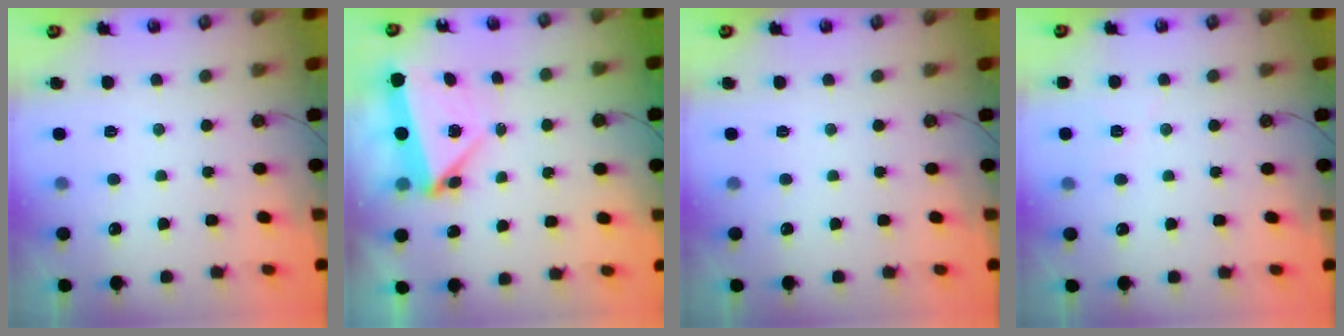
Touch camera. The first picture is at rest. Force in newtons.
{"total": 5.9, "press": 5.6, "slide": 1.7}
{"total": 0.0}
{"total": 4.2, "press": 3.4, "slide": 2.4}